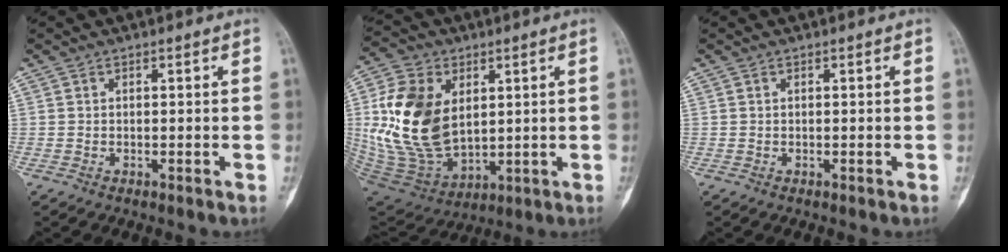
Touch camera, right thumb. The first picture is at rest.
{"total": 19.6, "force": [3.2, 12.9, 14.3], "torque": [-0.273, -0.020, 0.076]}
{"total": 0.0}